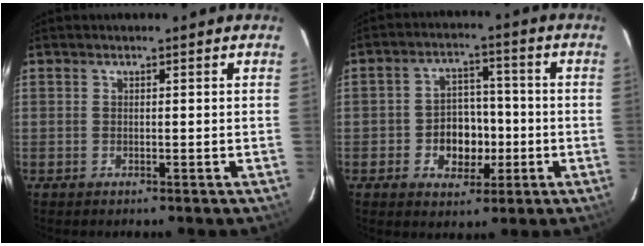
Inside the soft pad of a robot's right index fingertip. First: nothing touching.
{"total": 8.0, "force": [-2.4, 6.4, 4.2], "torque": [-0.091, 0.016, -0.027]}